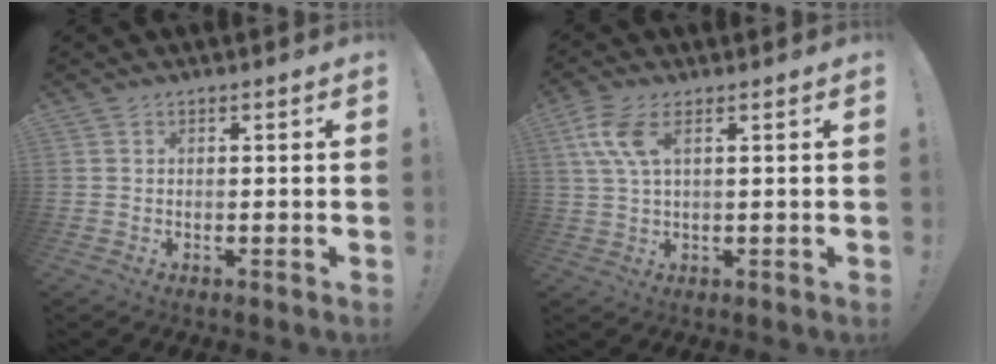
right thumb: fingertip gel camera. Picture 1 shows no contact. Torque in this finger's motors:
{"motor_torque": [0.38, 0.49, 0.99, 0.12, 0.28]}